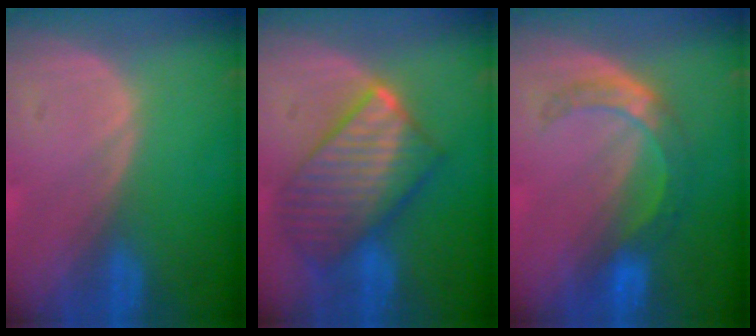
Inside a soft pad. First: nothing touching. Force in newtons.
{"total": 10.2, "press": 10.2, "slide": 0.7}
{"total": 5.6, "press": 5.4, "slide": 1.6}